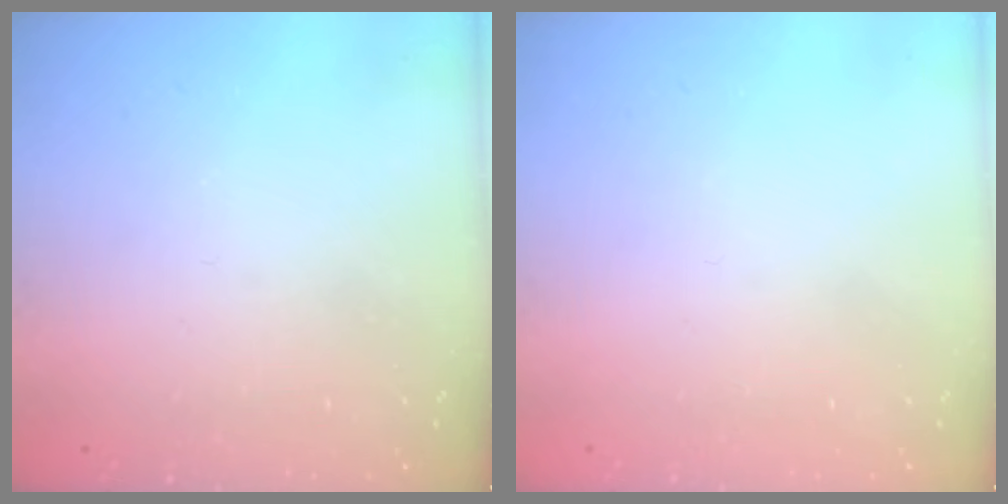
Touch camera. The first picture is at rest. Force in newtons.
{"total": 1.5, "press": 1.5, "slide": 0.1}